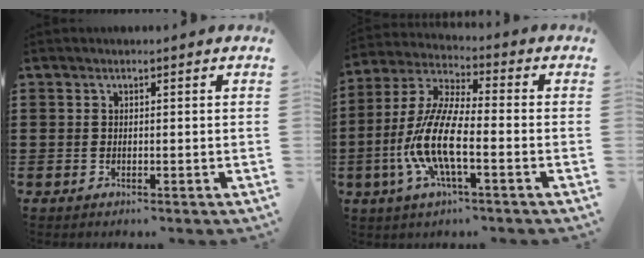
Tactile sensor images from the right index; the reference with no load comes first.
{"total": 10.4, "force": [-3.5, 2.8, 9.4], "torque": [-0.234, -0.019, -0.076]}